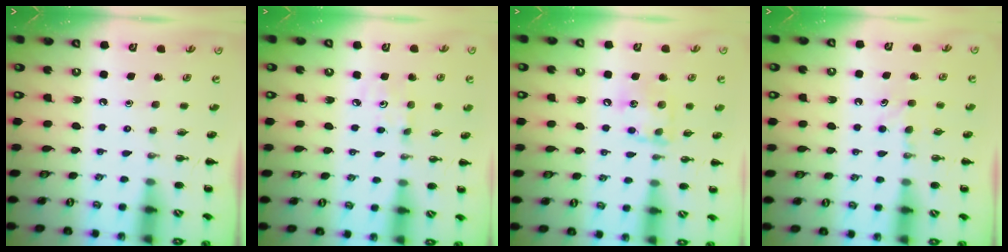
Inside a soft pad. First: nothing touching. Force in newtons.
{"total": 3.4, "press": 3.3, "slide": 0.8}
{"total": 10.1, "press": 10.1, "slide": 0.8}
{"total": 4.6, "press": 4.4, "slide": 1.2}